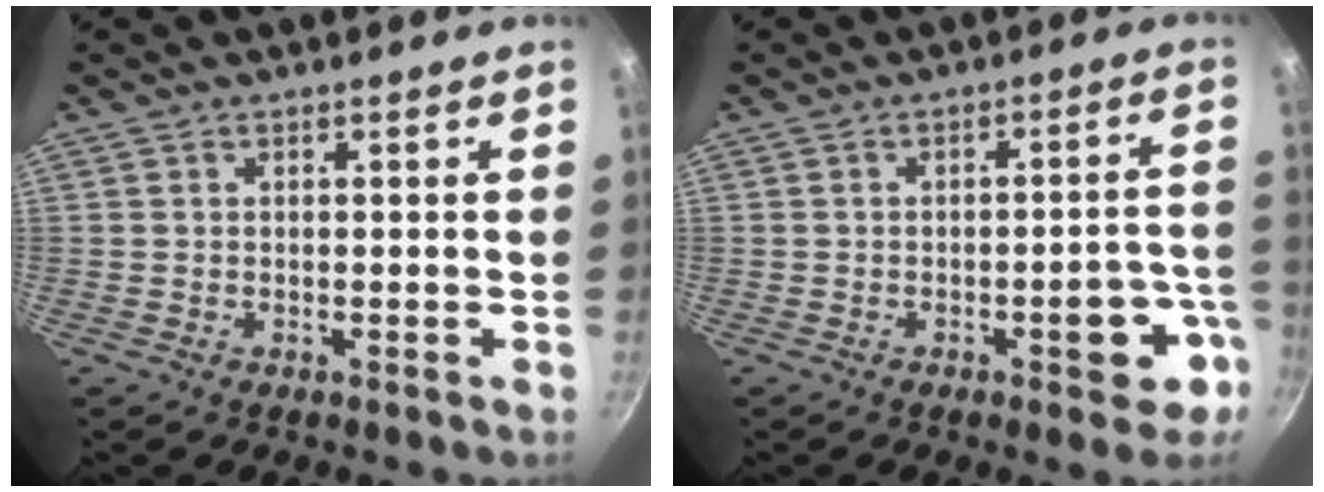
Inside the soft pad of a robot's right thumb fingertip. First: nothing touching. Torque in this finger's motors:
{"motor_torque": [1.17, 0.89, 0.94, -0.48, 0.23]}